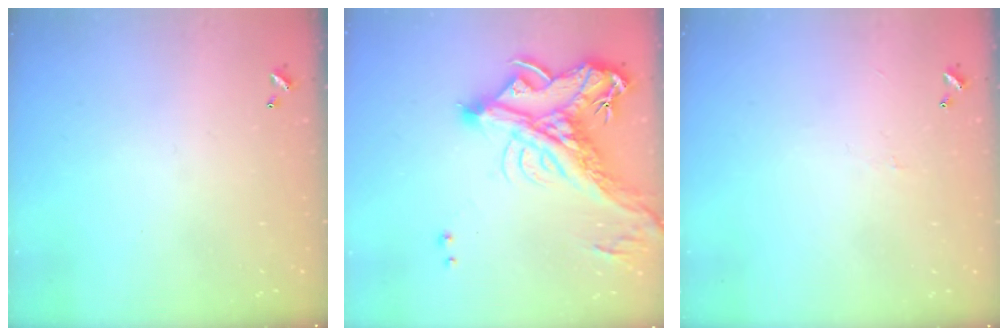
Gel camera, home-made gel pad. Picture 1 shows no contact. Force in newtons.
{"total": 12.9, "press": 12.6, "slide": 3.0}
{"total": 0.8, "press": 0.7, "slide": 0.5}